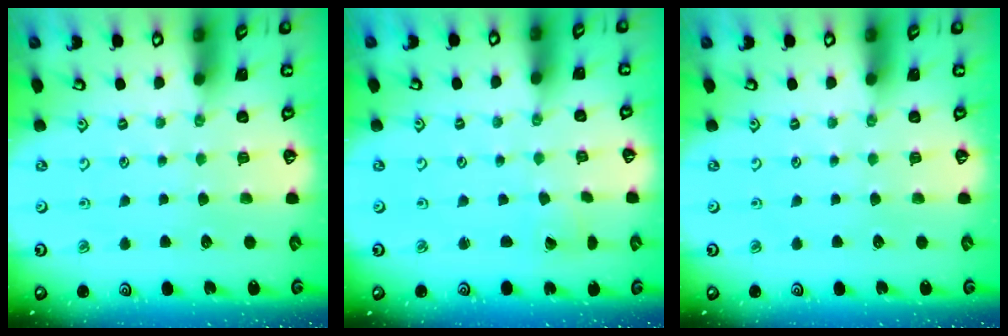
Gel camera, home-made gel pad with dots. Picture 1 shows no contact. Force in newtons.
{"total": 2.1, "press": 2.1, "slide": 0.1}
{"total": 0.0}